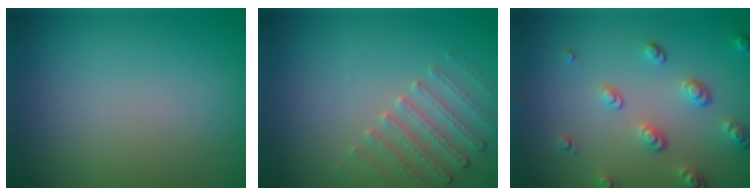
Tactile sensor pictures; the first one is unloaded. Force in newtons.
{"total": 2.6, "press": 2.6, "slide": 0.6}
{"total": 3.3, "press": 2.6, "slide": 2.1}